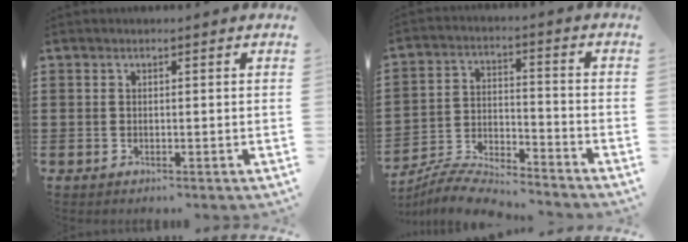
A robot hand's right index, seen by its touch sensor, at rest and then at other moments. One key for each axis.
{"total": 6.7, "fx": -6.6, "fy": 0.5, "fz": 1.2, "tx": -0.037, "ty": 0.002, "tz": -0.131}